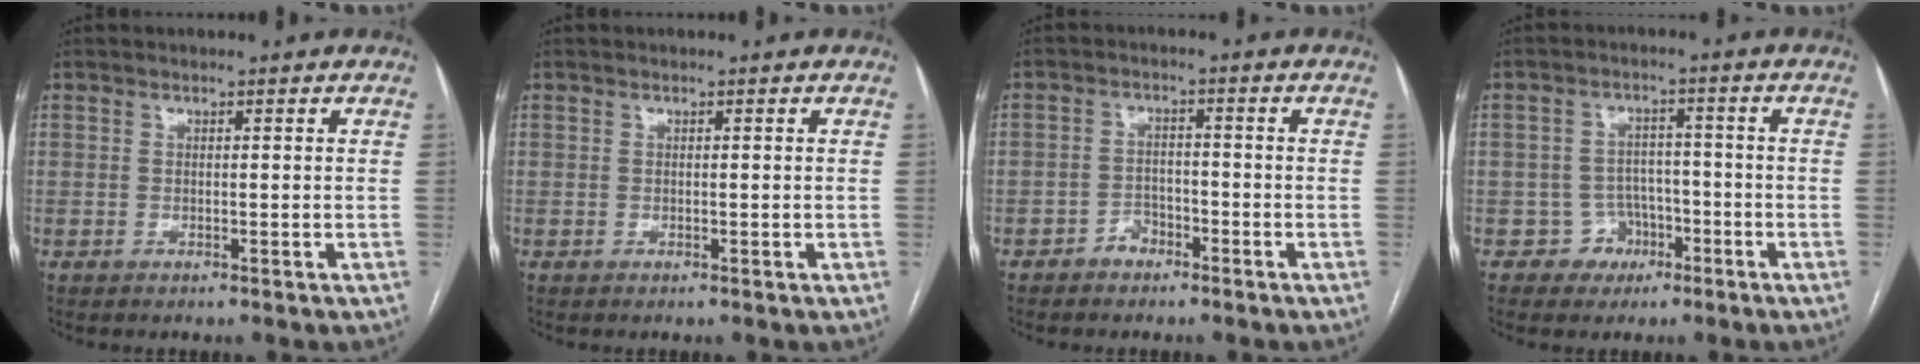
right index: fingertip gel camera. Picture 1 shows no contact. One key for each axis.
{"total": 0.0}
{"total": 2.8, "fx": -2.0, "fy": 1.9, "fz": 0.8, "tx": -0.010, "ty": 0.010, "tz": -0.032}
{"total": 4.5, "fx": -2.2, "fy": 4.0, "fz": 0.0, "tx": 0.013, "ty": 0.019, "tz": -0.029}